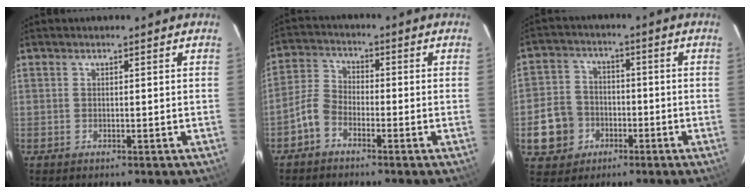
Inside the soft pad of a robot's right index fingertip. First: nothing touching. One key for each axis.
{"total": 4.9, "fx": -3.0, "fy": 2.9, "fz": 2.4, "tx": -0.060, "ty": 0.016, "tz": -0.067}
{"total": 9.4, "fx": -2.9, "fy": 8.5, "fz": 2.7, "tx": -0.090, "ty": 0.025, "tz": -0.039}